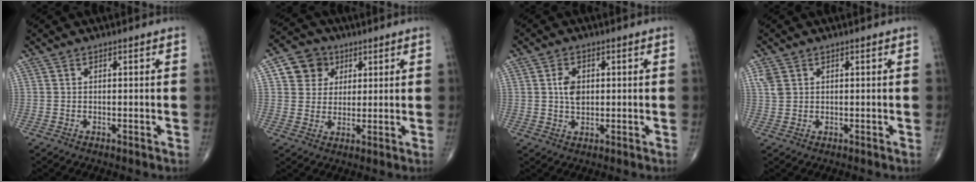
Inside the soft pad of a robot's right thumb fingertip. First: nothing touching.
{"total": 7.7, "force": [2.9, 6.8, 2.2], "torque": [-0.004, -0.005, 0.047]}
{"total": 4.2, "force": [0.7, 2.8, 3.1], "torque": [-0.047, -0.001, 0.013]}
{"total": 2.6, "force": [1.2, 1.9, 1.3], "torque": [-0.025, 0.002, 0.031]}